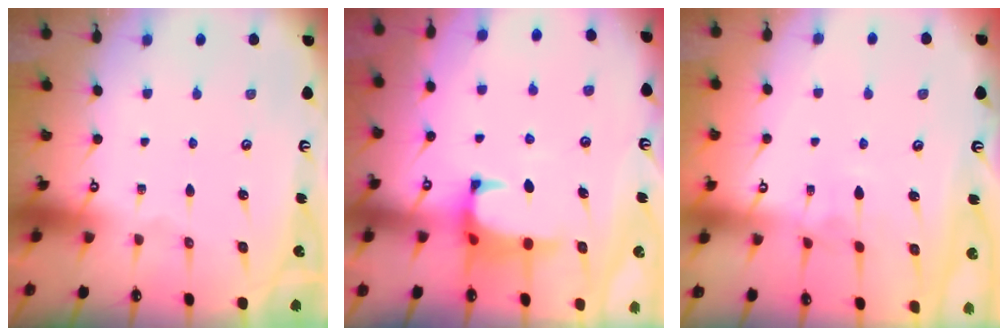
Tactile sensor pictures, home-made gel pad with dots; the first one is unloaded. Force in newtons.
{"total": 1.0, "press": 0.5, "slide": 0.9}
{"total": 2.9, "press": 2.9, "slide": 0.3}